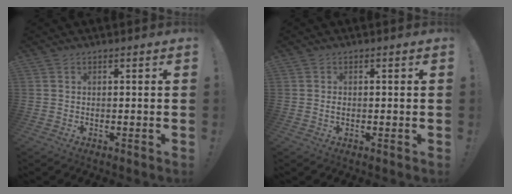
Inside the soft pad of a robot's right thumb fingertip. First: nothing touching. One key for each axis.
{"total": 0.7, "fx": -0.3, "fy": 0.5, "fz": 0.5, "tx": -0.016, "ty": 0.004, "tz": -0.004}